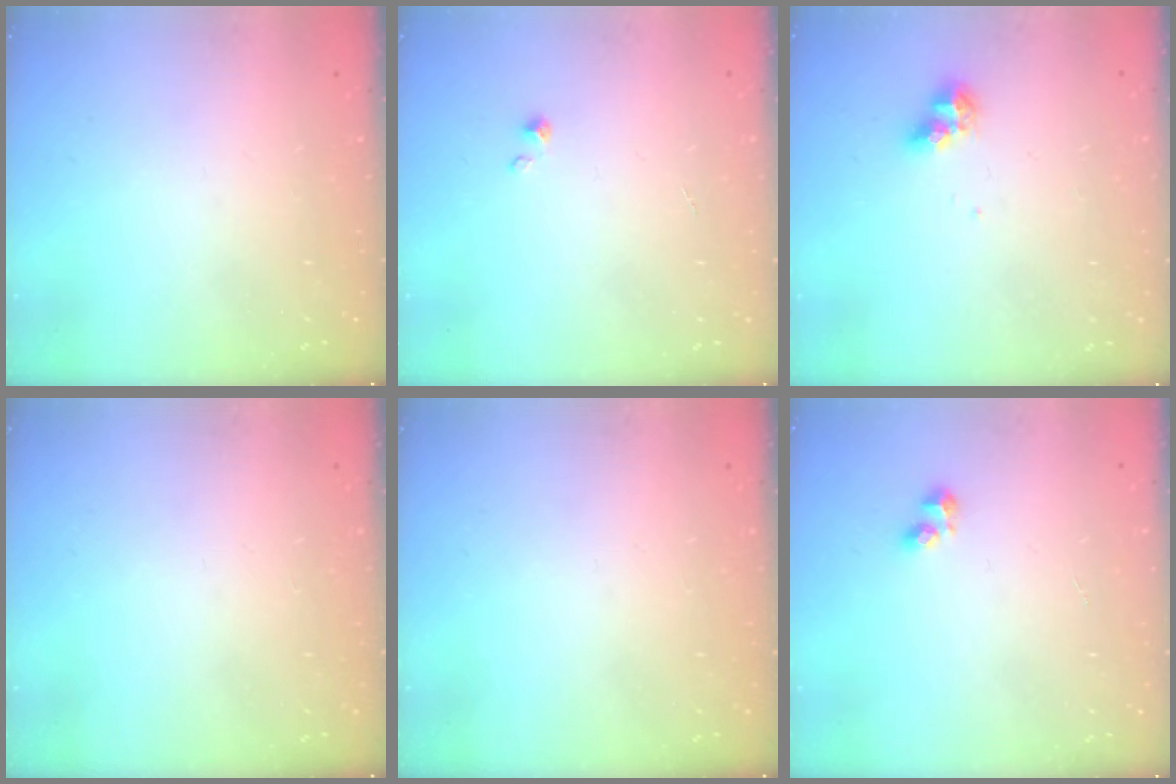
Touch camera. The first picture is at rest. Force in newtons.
{"total": 0.6, "press": 0.6, "slide": 0.1}
{"total": 6.7, "press": 6.7, "slide": 0.2}
{"total": 0.0}
{"total": 0.0}
{"total": 3.4, "press": 3.3, "slide": 0.7}